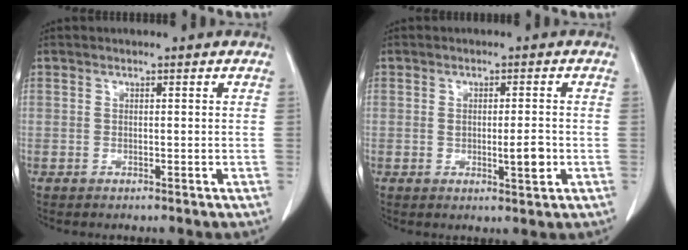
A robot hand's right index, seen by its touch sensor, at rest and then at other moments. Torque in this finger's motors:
{"motor_torque": [0.09, 0.03, 0.01, 0.01]}